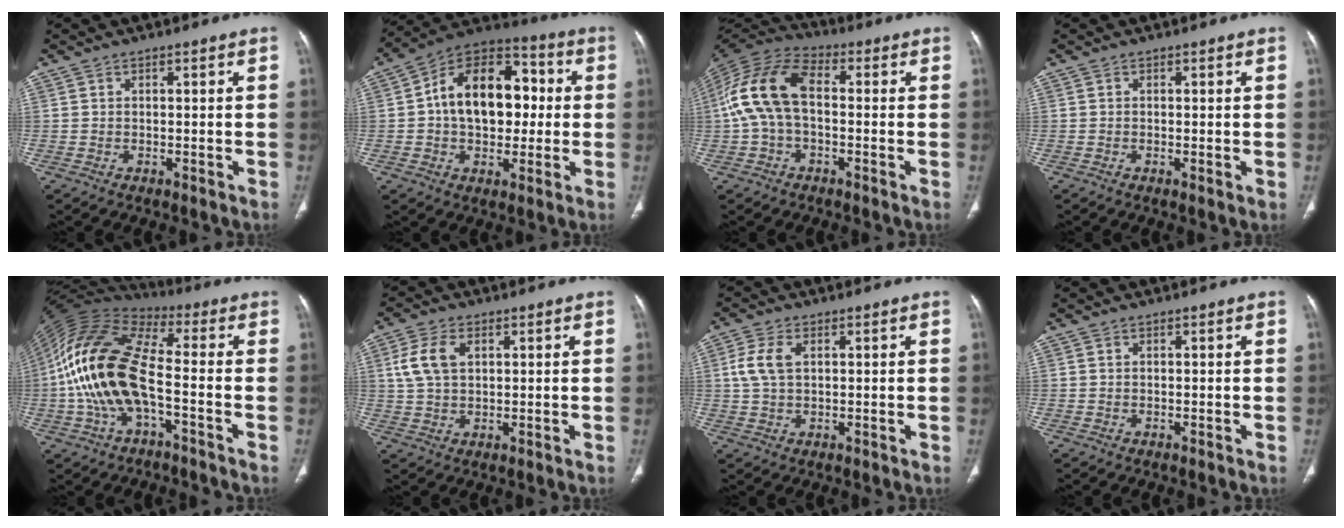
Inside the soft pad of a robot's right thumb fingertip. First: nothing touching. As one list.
[{"total": 18.2, "force": [1.3, 12.1, 13.5], "torque": [-0.170, 0.033, 0.013]}, {"total": 13.3, "force": [0.1, 7.8, 10.8], "torque": [-0.219, 0.037, -0.009]}, {"total": 0.6, "force": [0.0, 0.1, 0.6], "torque": [-0.012, -0.004, -0.003]}, {"total": 17.8, "force": [-3.0, 8.0, 15.6], "torque": [-0.317, 0.037, -0.061]}, {"total": 6.8, "force": [2.1, 4.2, 5.0], "torque": [-0.107, 0.005, 0.042]}, {"total": 5.4, "force": [1.3, 3.2, 4.2], "torque": [-0.103, 0.009, 0.025]}, {"total": 0.0}]